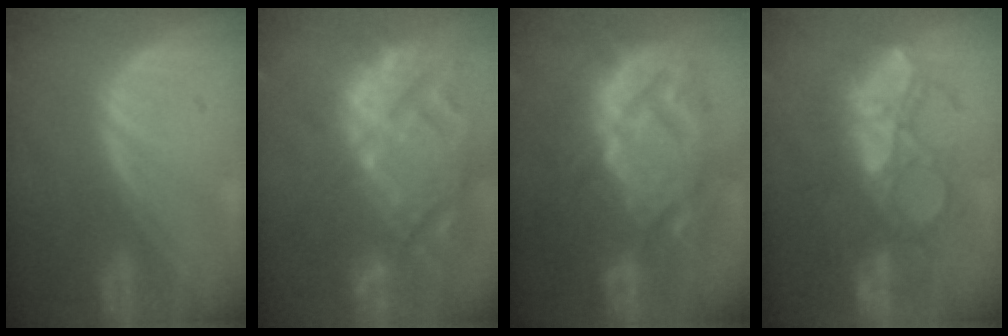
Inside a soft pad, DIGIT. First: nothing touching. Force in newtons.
{"total": 15.2, "press": 13.0, "slide": 7.8}
{"total": 13.7, "press": 13.6, "slide": 1.3}
{"total": 10.0, "press": 9.3, "slide": 3.6}